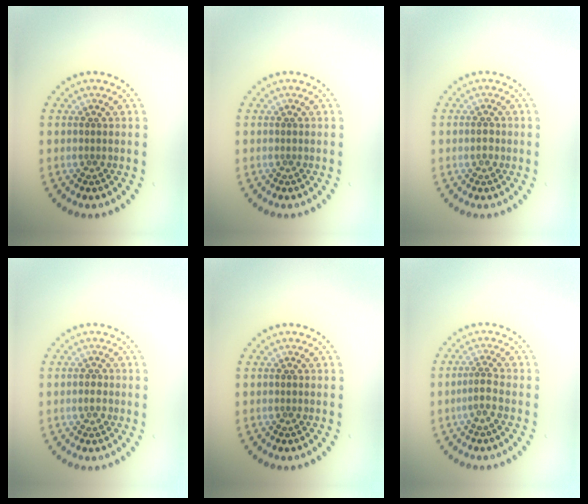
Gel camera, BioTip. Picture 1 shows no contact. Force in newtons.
{"total": 0.0}
{"total": 1.1, "press": 1.1, "slide": 0.1}
{"total": 1.2, "press": 1.0, "slide": 0.5}
{"total": 0.0}
{"total": 1.6, "press": 1.3, "slide": 1.0}